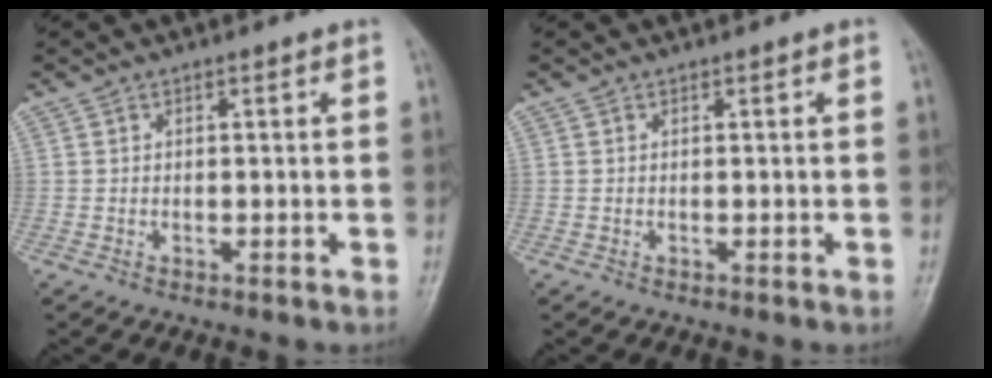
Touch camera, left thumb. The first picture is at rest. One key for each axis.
{"total": 0.0}